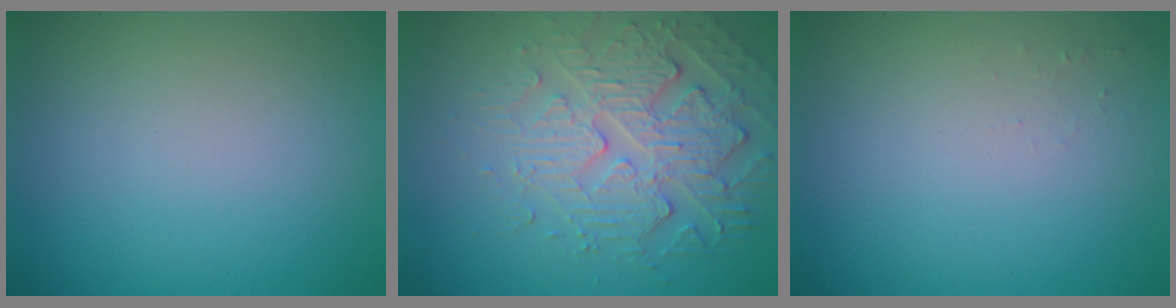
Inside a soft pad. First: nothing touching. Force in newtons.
{"total": 5.1, "press": 4.3, "slide": 2.8}
{"total": 0.5, "press": 0.5, "slide": 0.1}